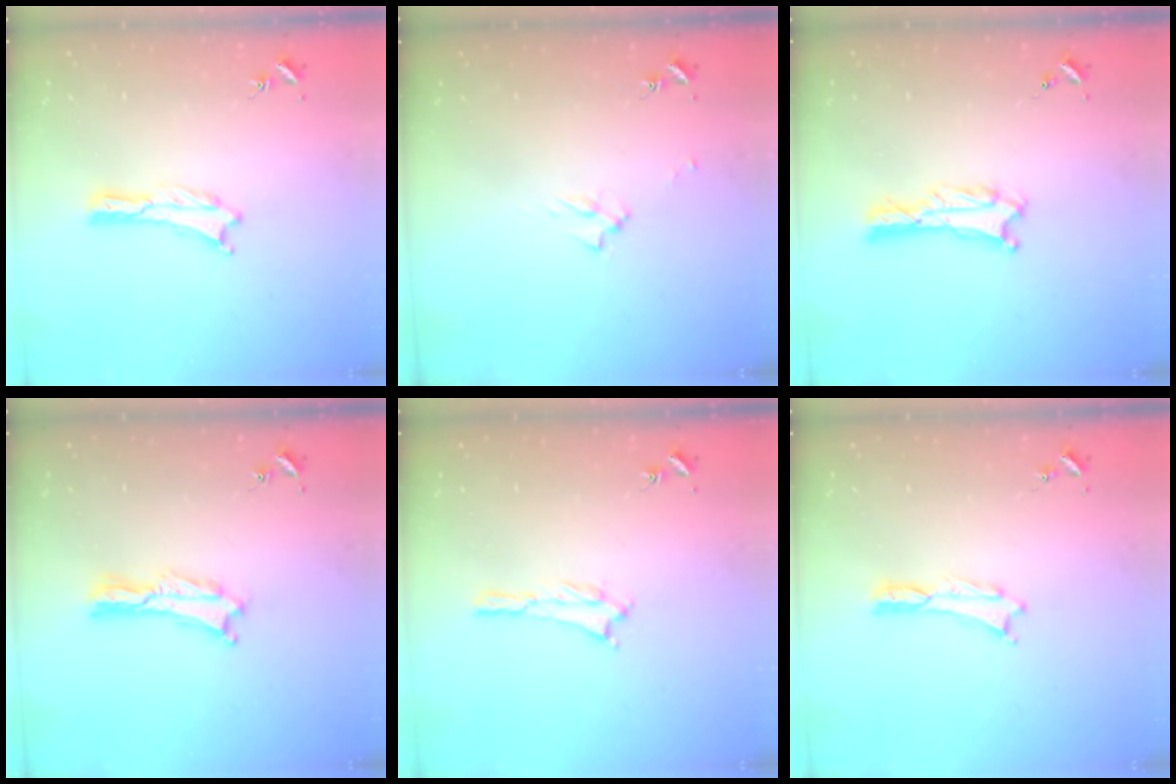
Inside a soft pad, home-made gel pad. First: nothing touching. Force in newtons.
{"total": 2.5, "press": 2.5, "slide": 0.4}
{"total": 0.7, "press": 0.7, "slide": 0.1}
{"total": 0.7, "press": 0.6, "slide": 0.2}
{"total": 1.4, "press": 1.4, "slide": 0.3}
{"total": 0.0}